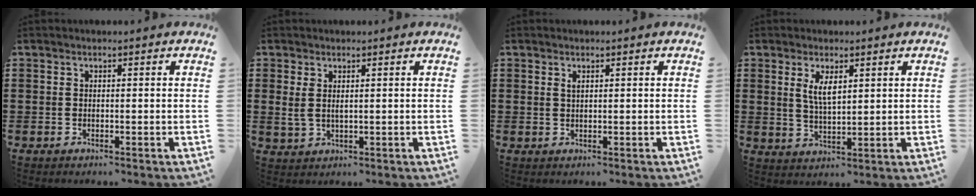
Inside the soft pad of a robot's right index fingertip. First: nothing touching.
{"total": 2.1, "force": [1.0, 0.8, 1.6], "torque": [-0.036, 0.004, 0.018]}
{"total": 0.9, "force": [0.5, 0.3, 0.6], "torque": [-0.014, 0.003, 0.008]}
{"total": 3.9, "force": [1.5, 1.4, 3.3], "torque": [-0.069, 0.002, 0.026]}